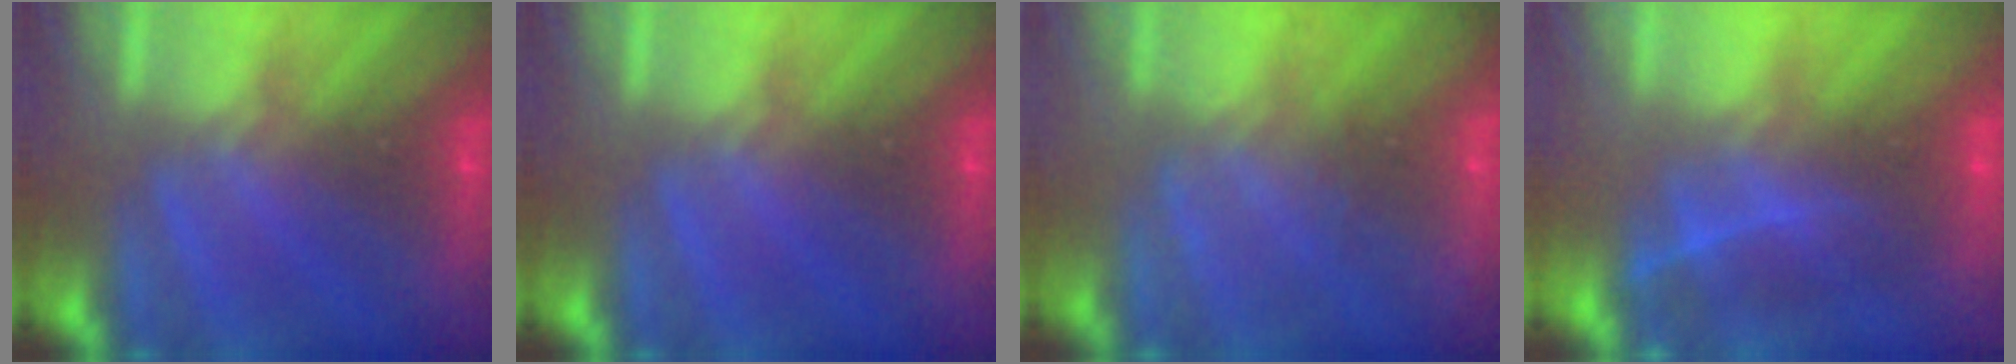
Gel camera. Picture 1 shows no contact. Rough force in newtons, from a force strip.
{"total": 0.0}
{"total": 2.2}
{"total": 1.9}